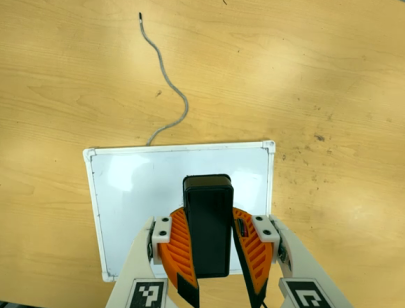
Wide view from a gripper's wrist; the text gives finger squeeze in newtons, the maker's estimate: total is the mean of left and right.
{"total": 10.3, "left": 9.6, "right": 10.9}